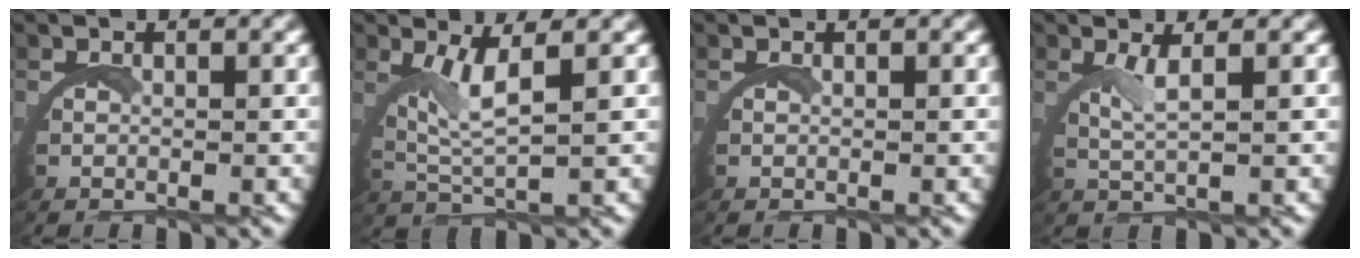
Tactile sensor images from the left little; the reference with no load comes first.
{"total": 3.5, "force": [1.8, 0.2, 3.0], "torque": [-0.072, -0.009, 0.039]}
{"total": 0.0}
{"total": 2.1, "force": [1.2, -0.9, 1.5], "torque": [-0.032, -0.007, 0.027]}